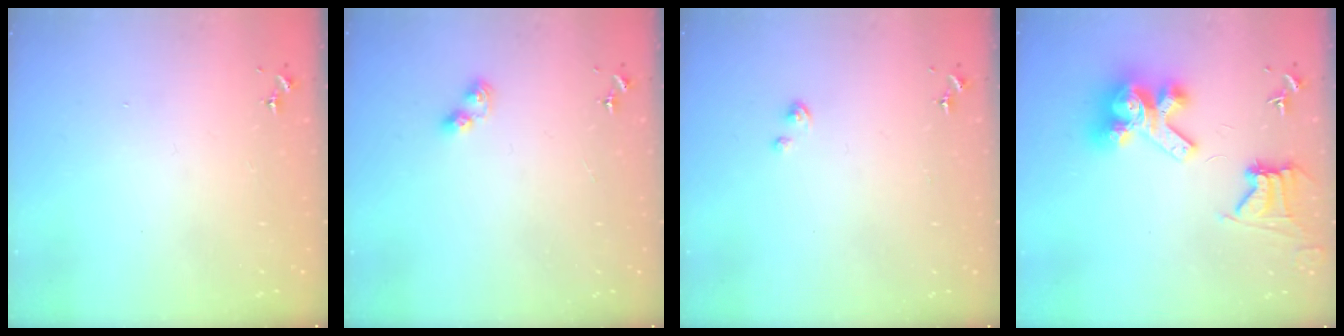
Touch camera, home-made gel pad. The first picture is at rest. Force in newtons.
{"total": 5.5, "press": 5.4, "slide": 0.6}
{"total": 1.1, "press": 1.1, "slide": 0.1}
{"total": 14.5, "press": 14.3, "slide": 2.0}